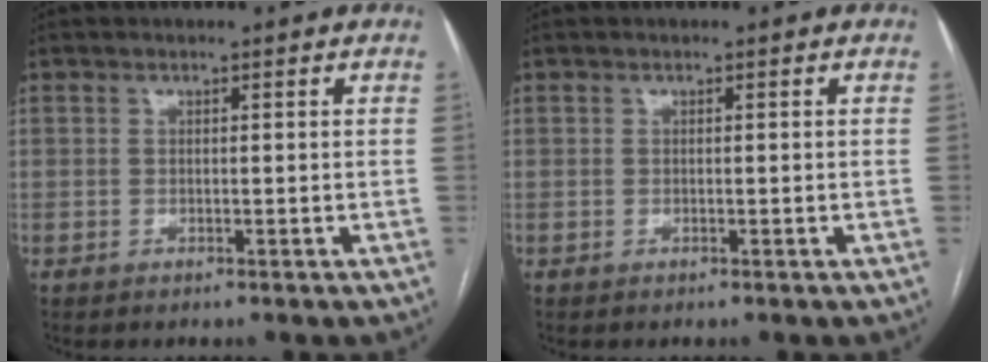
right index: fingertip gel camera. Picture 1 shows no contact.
{"total": 0.0}